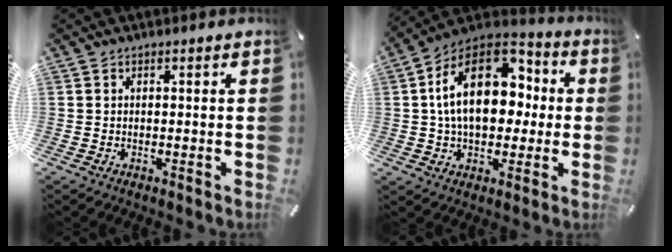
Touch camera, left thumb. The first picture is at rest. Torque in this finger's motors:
{"motor_torque": [2.38, 2.62, 0.91, -0.02, 0.28]}